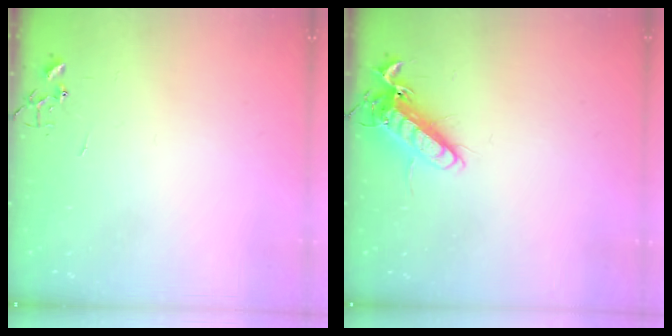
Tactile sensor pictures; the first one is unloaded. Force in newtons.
{"total": 13.3, "press": 13.2, "slide": 1.8}